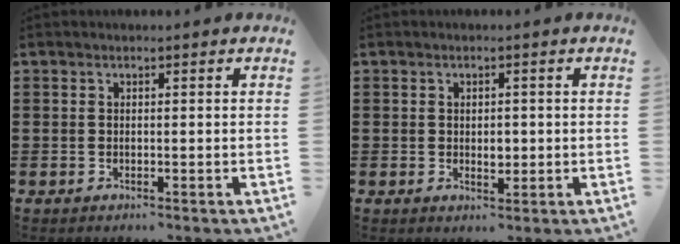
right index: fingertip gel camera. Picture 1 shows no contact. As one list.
[{"total": 2.2, "force": [0.0, 1.3, 1.8], "torque": [-0.029, 0.002, -0.002]}]